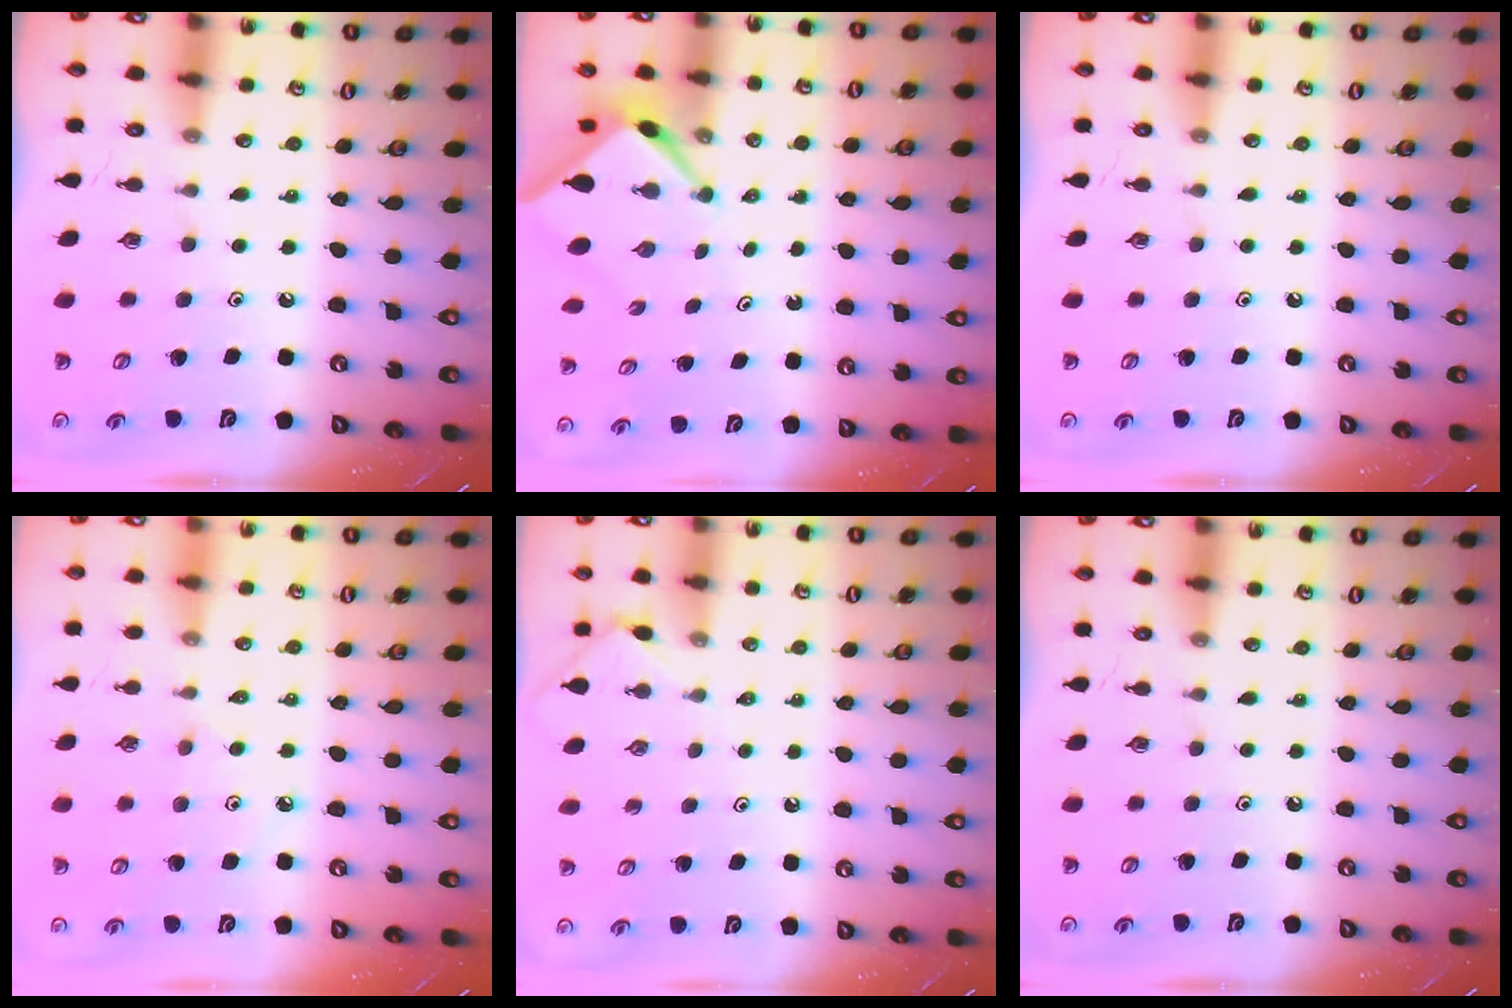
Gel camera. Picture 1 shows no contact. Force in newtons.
{"total": 2.5, "press": 2.5, "slide": 0.2}
{"total": 0.0}
{"total": 5.5, "press": 5.4, "slide": 0.9}
{"total": 2.4, "press": 2.4, "slide": 0.5}
{"total": 0.0}